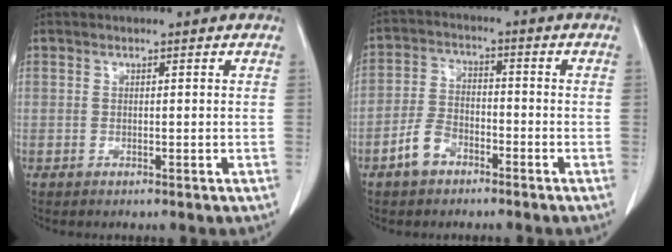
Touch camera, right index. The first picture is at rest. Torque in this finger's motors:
{"motor_torque": [-1.04, -0.23, -0.69, -0.21]}